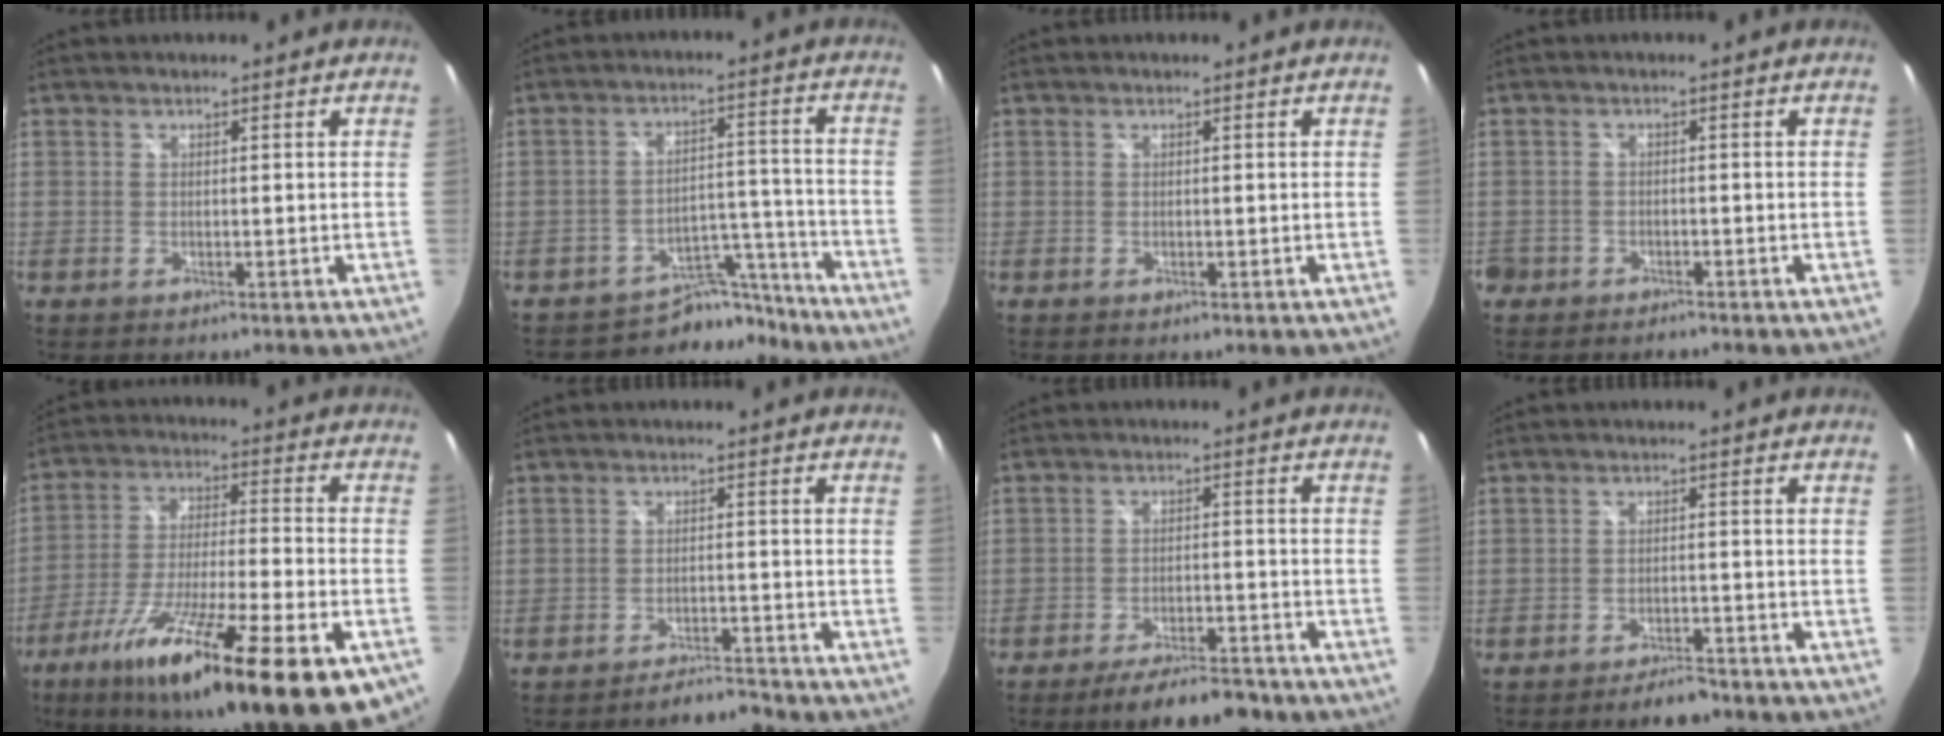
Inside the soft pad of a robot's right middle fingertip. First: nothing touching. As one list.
[{"total": 9.2, "force": [-8.3, 3.9, 0.4], "torque": [0.001, 0.045, -0.118]}, {"total": 0.0}, {"total": 3.0, "force": [-2.1, 2.1, 0.4], "torque": [-0.025, 0.001, -0.041]}, {"total": 27.6, "force": [-15.5, 4.8, 22.4], "torque": [-0.371, -0.058, -0.252]}, {"total": 3.5, "force": [-3.5, 0.4, 0.7], "torque": [-0.022, 0.003, -0.051]}, {"total": 9.4, "force": [-7.8, 2.2, 4.8], "torque": [-0.097, -0.006, -0.117]}, {"total": 3.9, "force": [-3.4, 1.1, 1.6], "torque": [-0.039, -0.002, -0.053]}]